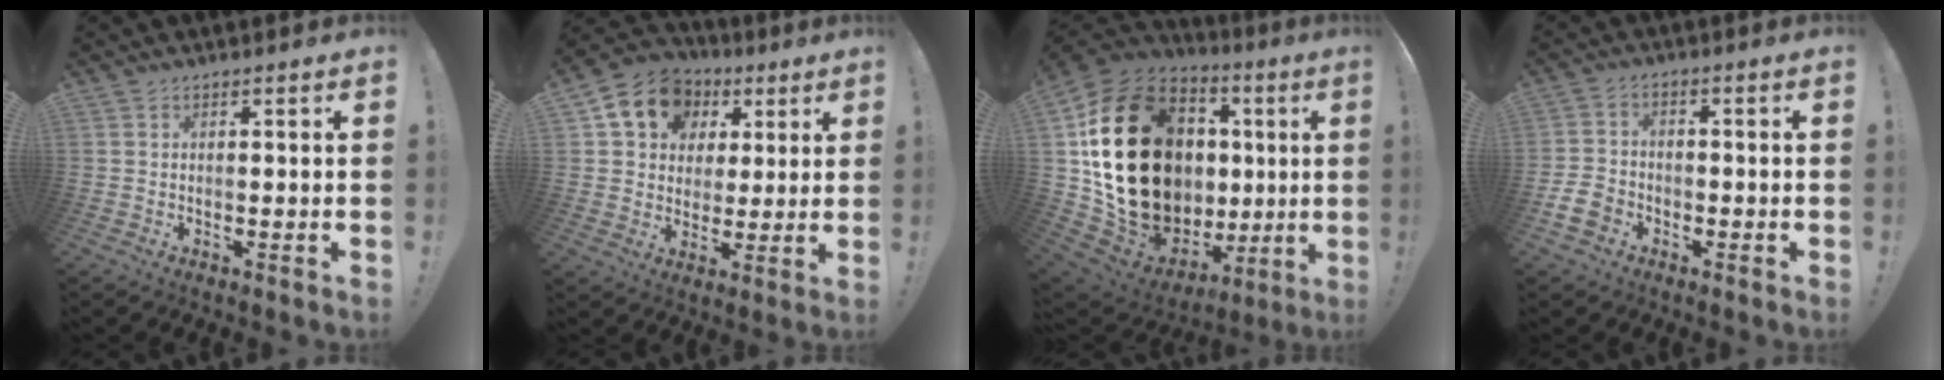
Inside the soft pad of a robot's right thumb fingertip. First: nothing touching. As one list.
[{"total": 13.8, "force": [5.5, 11.2, 5.9], "torque": [-0.083, -0.020, 0.110]}, {"total": 30.8, "force": [4.2, 21.8, 21.2], "torque": [-0.373, -0.034, 0.149]}, {"total": 7.5, "force": [-3.9, 5.5, 3.3], "torque": [-0.068, 0.020, -0.072]}]